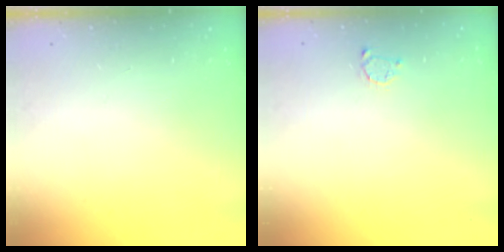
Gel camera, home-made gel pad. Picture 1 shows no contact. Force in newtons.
{"total": 2.6, "press": 2.5, "slide": 0.4}